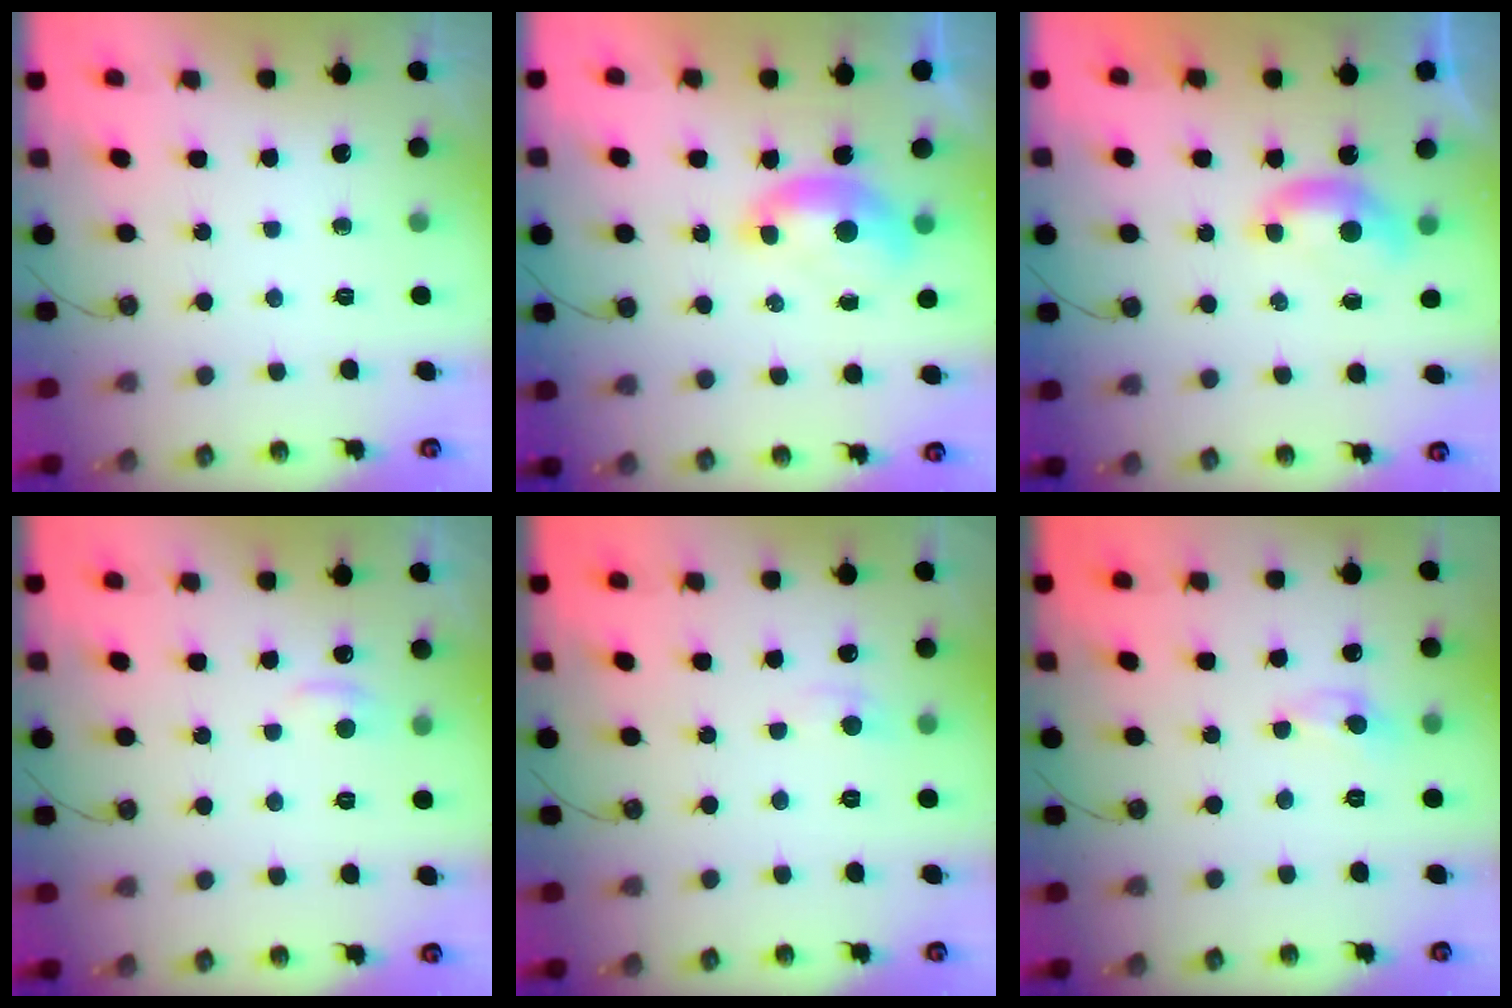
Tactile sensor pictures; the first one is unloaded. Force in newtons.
{"total": 1.8, "press": 1.7, "slide": 0.7}
{"total": 0.9, "press": 0.7, "slide": 0.6}
{"total": 0.8, "press": 0.3, "slide": 0.7}
{"total": 1.2, "press": 1.1, "slide": 0.4}
{"total": 0.0}